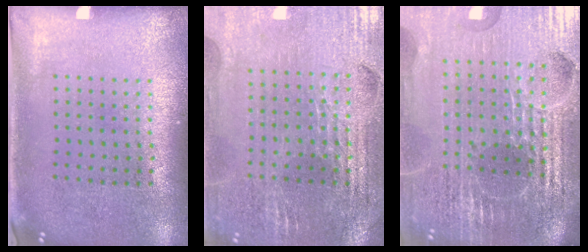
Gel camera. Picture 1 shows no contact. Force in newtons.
{"total": 2.9, "press": 2.8, "slide": 0.5}
{"total": 6.7, "press": 5.8, "slide": 3.3}